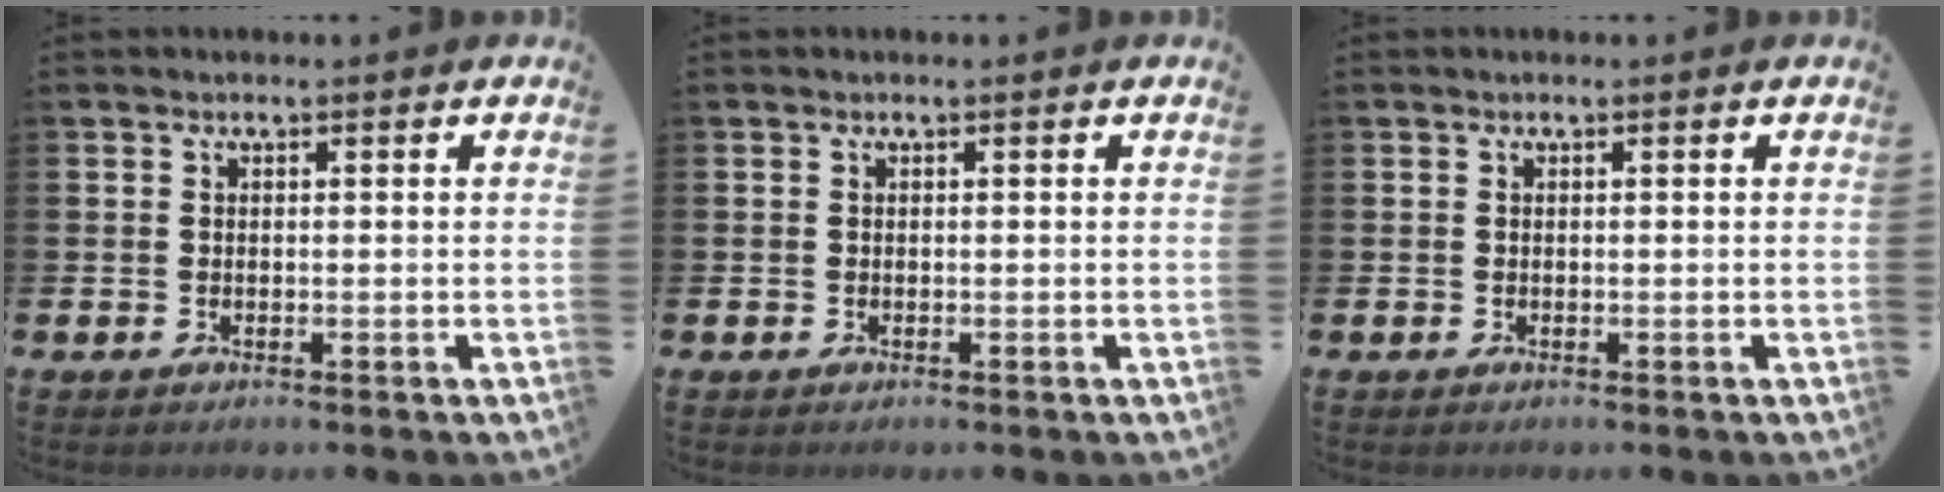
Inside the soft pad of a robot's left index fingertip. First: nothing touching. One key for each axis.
{"total": 0.0}
{"total": 0.0}